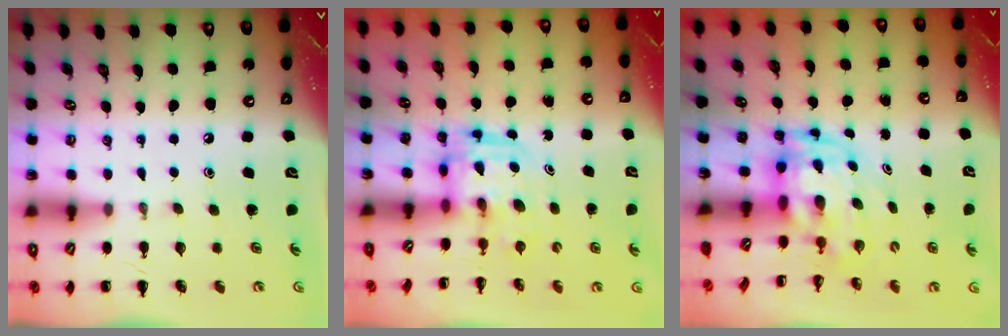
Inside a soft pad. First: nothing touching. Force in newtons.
{"total": 3.0, "press": 3.0, "slide": 0.3}
{"total": 3.3, "press": 3.2, "slide": 0.8}